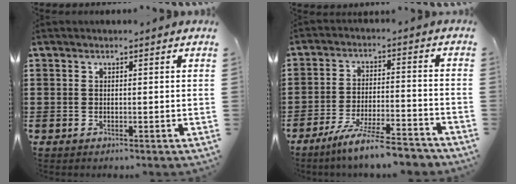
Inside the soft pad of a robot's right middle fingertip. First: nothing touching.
{"total": 7.9, "force": [-6.8, 0.1, 4.1], "torque": [-0.079, -0.006, -0.130]}